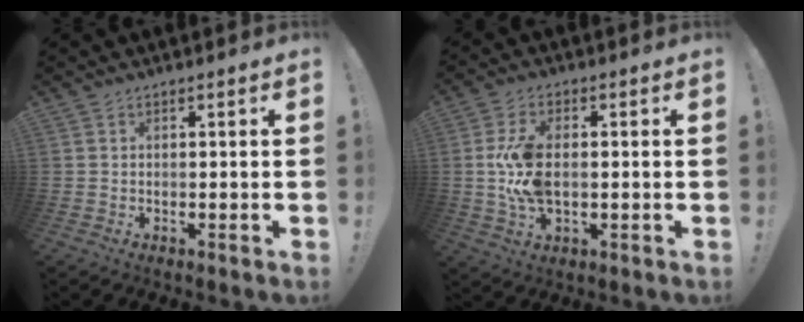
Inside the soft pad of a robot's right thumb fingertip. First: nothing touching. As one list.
[{"total": 10.7, "force": [-0.1, 6.2, 8.7], "torque": [-0.159, -0.005, -0.001]}]